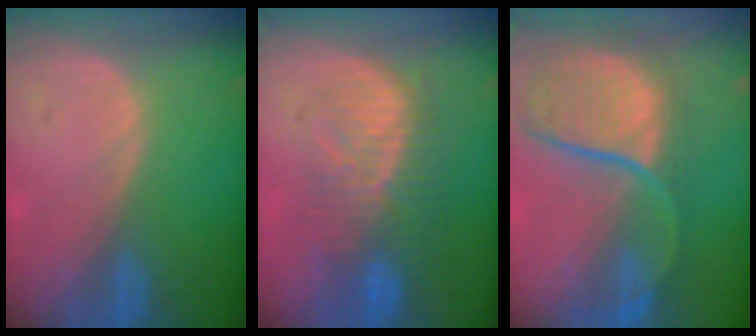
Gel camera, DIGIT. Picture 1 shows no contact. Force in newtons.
{"total": 9.1, "press": 8.7, "slide": 2.7}
{"total": 12.0, "press": 9.9, "slide": 6.9}